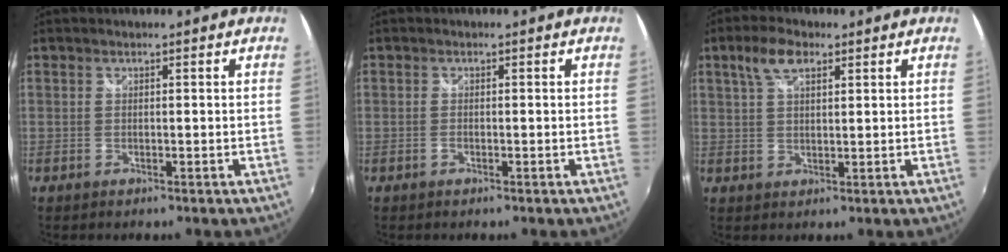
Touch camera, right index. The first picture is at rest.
{"total": 0.6, "force": [-0.4, 0.2, 0.5], "torque": [-0.010, 0.000, -0.008]}
{"total": 5.6, "force": [2.9, 2.6, 4.0], "torque": [-0.076, 0.013, 0.055]}